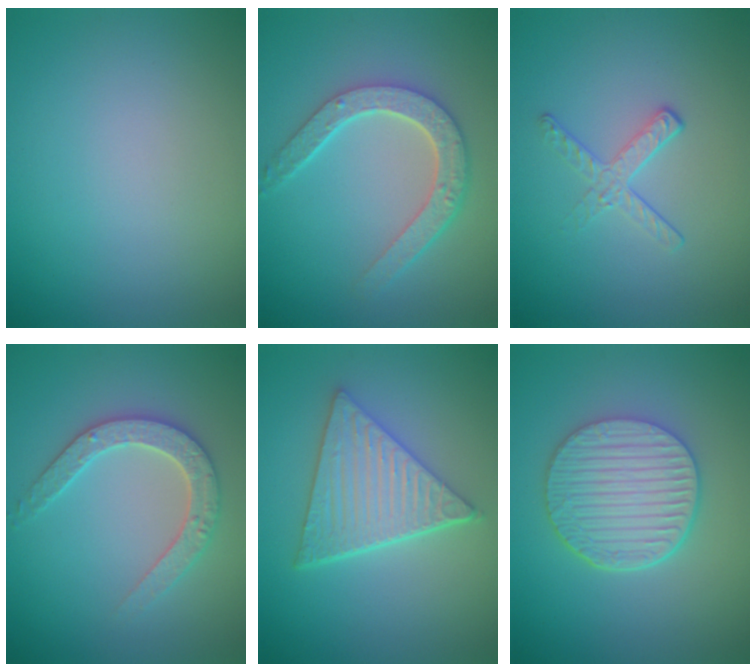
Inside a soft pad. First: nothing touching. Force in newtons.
{"total": 4.5, "press": 3.6, "slide": 2.7}
{"total": 1.9, "press": 1.1, "slide": 1.6}
{"total": 3.0, "press": 2.9, "slide": 0.6}
{"total": 5.6, "press": 4.5, "slide": 3.3}
{"total": 6.0, "press": 4.5, "slide": 4.0}